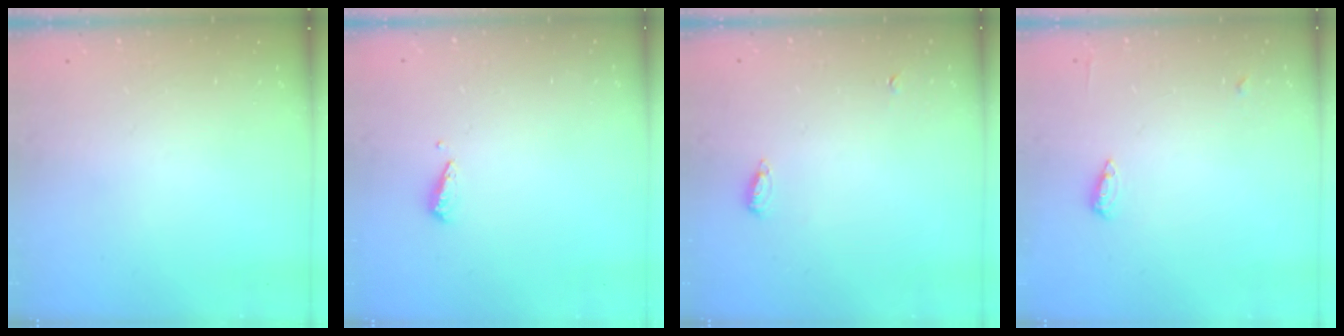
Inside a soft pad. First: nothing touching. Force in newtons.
{"total": 2.9, "press": 2.9, "slide": 0.4}
{"total": 8.9, "press": 6.0, "slide": 6.5}
{"total": 5.5, "press": 5.4, "slide": 1.0}